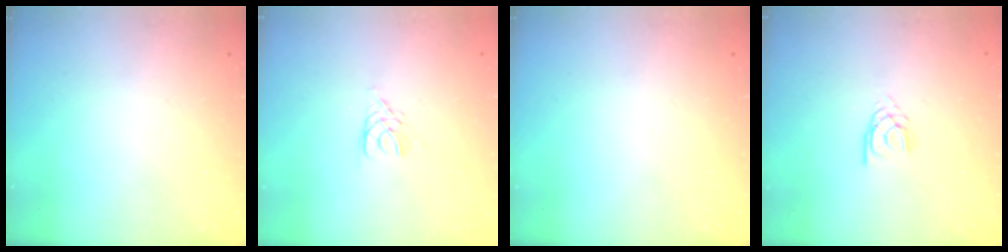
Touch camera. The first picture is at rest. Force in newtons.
{"total": 3.0, "press": 2.9, "slide": 0.4}
{"total": 0.0}
{"total": 2.3, "press": 2.3, "slide": 0.2}